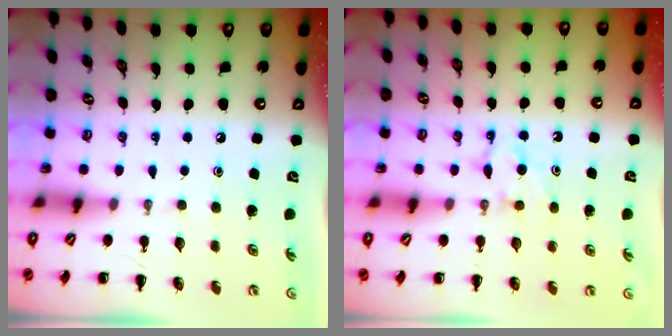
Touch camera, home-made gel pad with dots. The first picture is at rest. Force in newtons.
{"total": 5.5, "press": 5.3, "slide": 1.6}